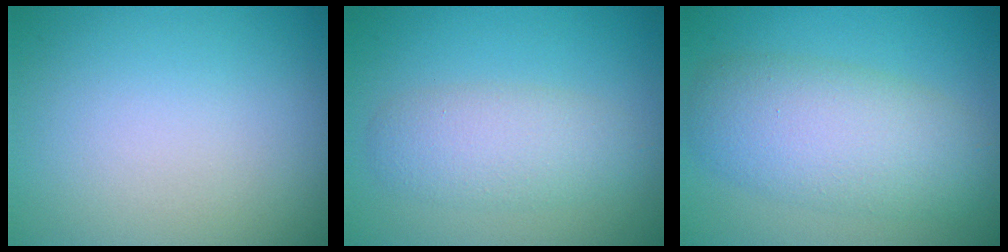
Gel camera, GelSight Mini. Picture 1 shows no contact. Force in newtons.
{"total": 3.5, "press": 3.5, "slide": 0.3}
{"total": 6.4, "press": 6.4, "slide": 0.5}